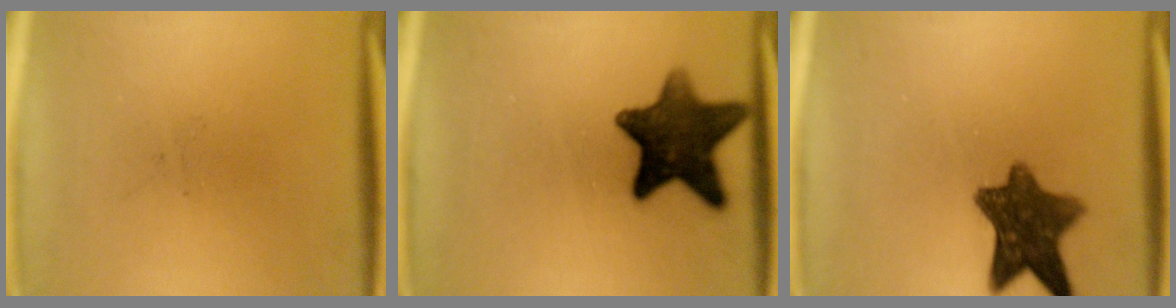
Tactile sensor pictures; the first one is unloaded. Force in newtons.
{"total": 12.7}
{"total": 9.9}